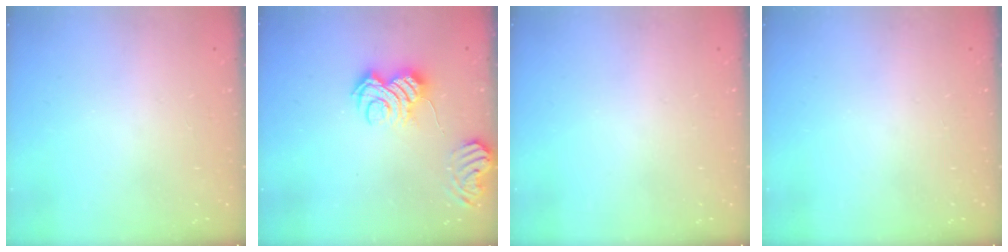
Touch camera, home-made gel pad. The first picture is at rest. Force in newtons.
{"total": 8.9, "press": 8.9, "slide": 0.7}
{"total": 0.0}
{"total": 0.0}